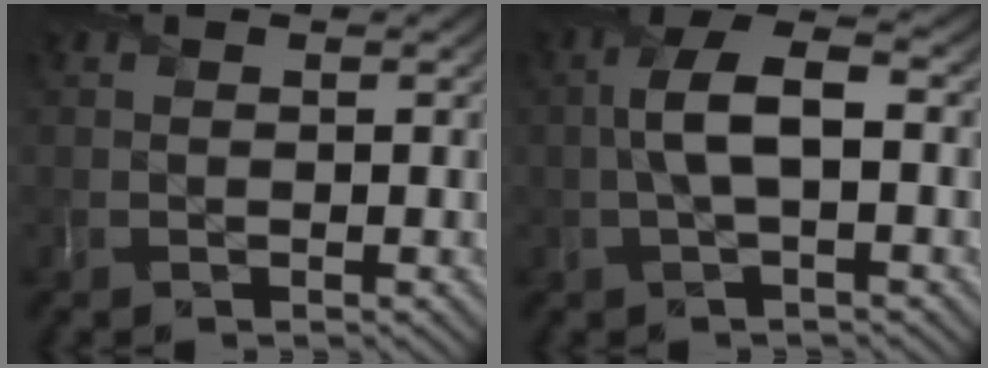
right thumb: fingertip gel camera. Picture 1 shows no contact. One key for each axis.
{"total": 5.7, "fx": -0.2, "fy": 2.0, "fz": 5.4, "tx": -0.114, "ty": 0.012, "tz": -0.011}